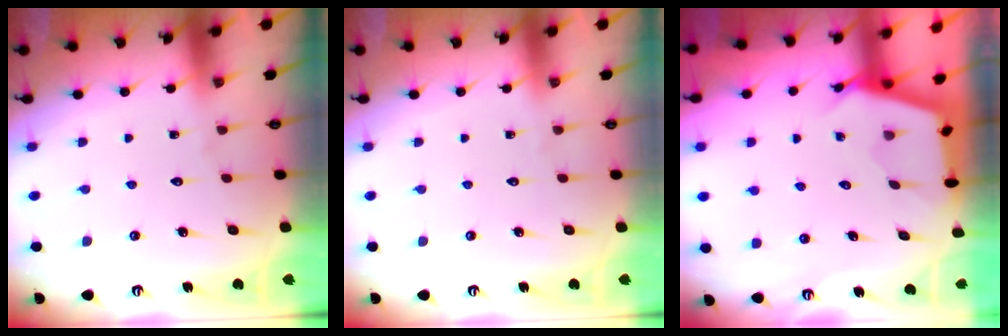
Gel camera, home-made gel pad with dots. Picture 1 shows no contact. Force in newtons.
{"total": 0.0}
{"total": 2.6, "press": 2.6, "slide": 0.3}